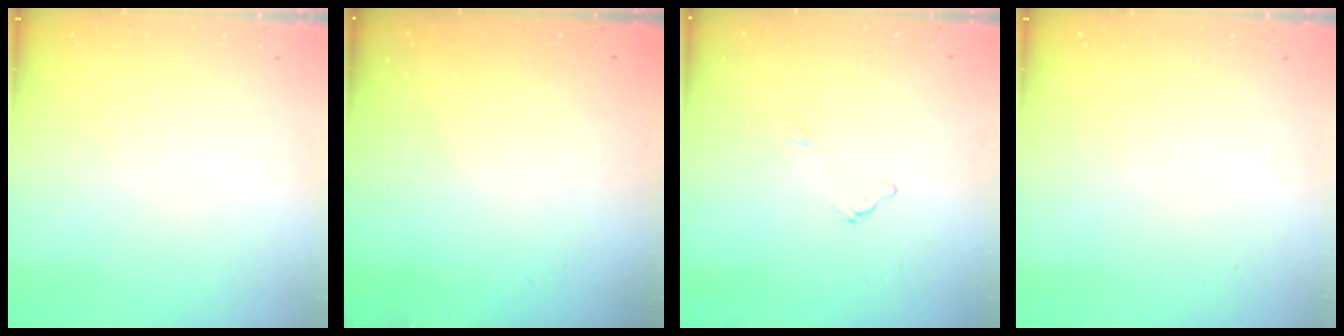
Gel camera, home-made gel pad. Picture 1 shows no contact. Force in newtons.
{"total": 3.2, "press": 3.2, "slide": 0.3}
{"total": 5.4, "press": 5.4, "slide": 0.1}
{"total": 0.0}